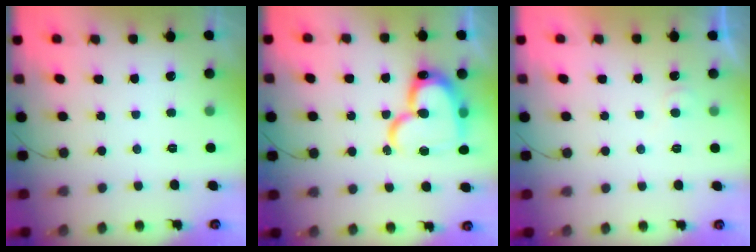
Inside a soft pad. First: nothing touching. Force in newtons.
{"total": 21.3, "press": 21.3, "slide": 1.9}
{"total": 3.9, "press": 3.8, "slide": 0.4}